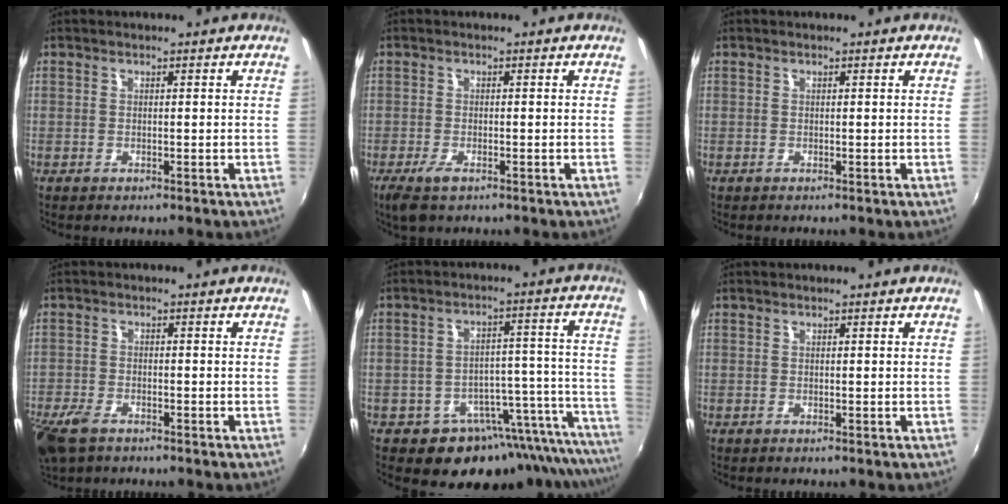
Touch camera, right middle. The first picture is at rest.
{"total": 3.6, "force": [-2.3, 1.4, 2.5], "torque": [-0.059, -0.012, -0.042]}
{"total": 0.0}
{"total": 7.2, "force": [-4.9, 3.5, 3.9], "torque": [-0.111, -0.021, -0.098]}
{"total": 18.5, "force": [-16.2, 6.9, 5.7], "torque": [-0.053, 0.026, -0.215]}
{"total": 0.0}